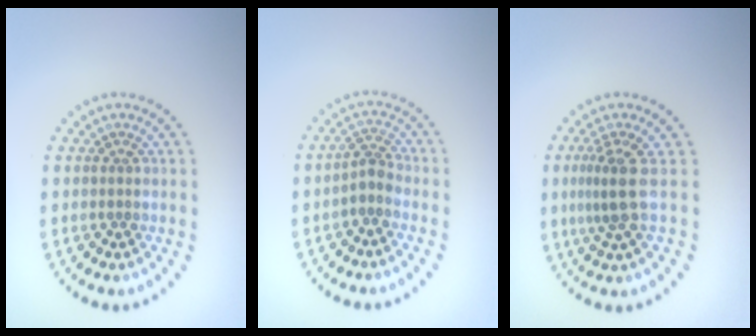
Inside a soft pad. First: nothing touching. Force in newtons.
{"total": 1.7, "press": 1.3, "slide": 1.1}
{"total": 2.6, "press": 1.9, "slide": 1.8}